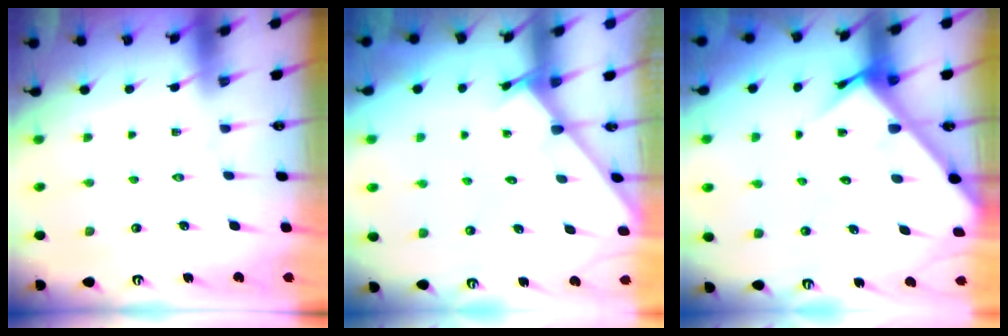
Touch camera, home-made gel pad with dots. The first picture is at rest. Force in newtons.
{"total": 2.7, "press": 2.7, "slide": 0.2}
{"total": 4.3, "press": 4.3, "slide": 0.5}